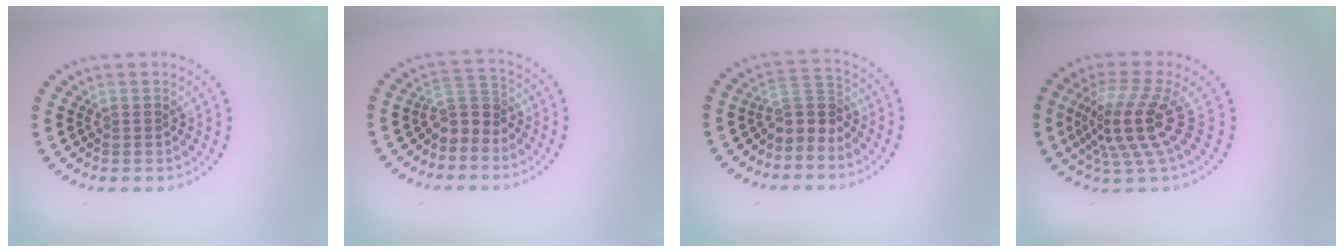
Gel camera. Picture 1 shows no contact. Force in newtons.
{"total": 2.5, "press": 2.0, "slide": 1.5}
{"total": 2.6, "press": 1.9, "slide": 1.8}
{"total": 4.9, "press": 3.5, "slide": 3.4}